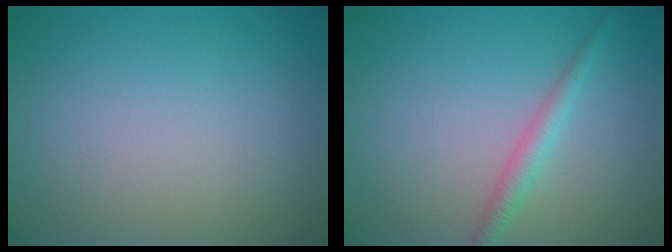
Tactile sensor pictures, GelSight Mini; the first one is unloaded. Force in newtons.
{"total": 2.0, "press": 2.0, "slide": 0.0}